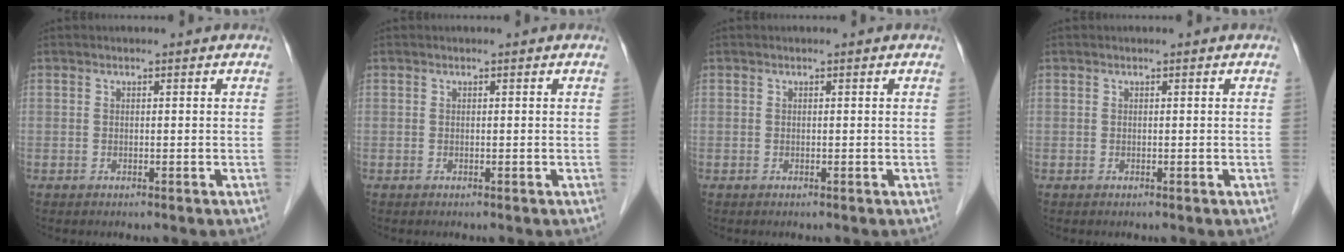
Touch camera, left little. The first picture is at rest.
{"total": 0.0}
{"total": 0.0}
{"total": 0.0}